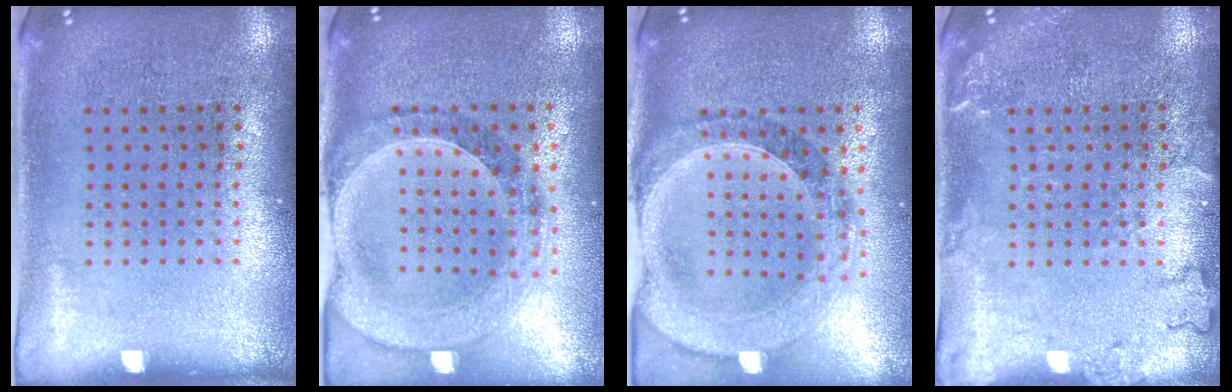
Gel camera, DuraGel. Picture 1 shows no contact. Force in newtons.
{"total": 1.5, "press": 1.4, "slide": 0.3}
{"total": 1.4, "press": 1.4, "slide": 0.3}
{"total": 1.9, "press": 1.9, "slide": 0.3}